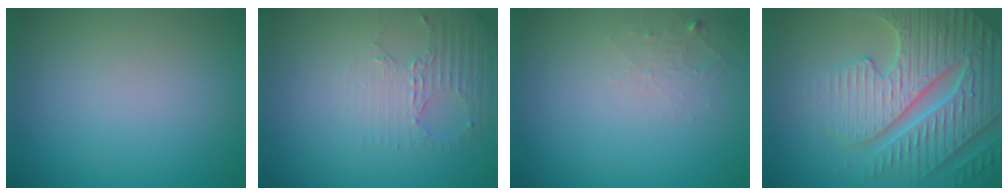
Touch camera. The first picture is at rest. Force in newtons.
{"total": 2.5, "press": 1.7, "slide": 1.8}
{"total": 1.3, "press": 1.3, "slide": 0.2}
{"total": 7.5, "press": 7.3, "slide": 1.8}